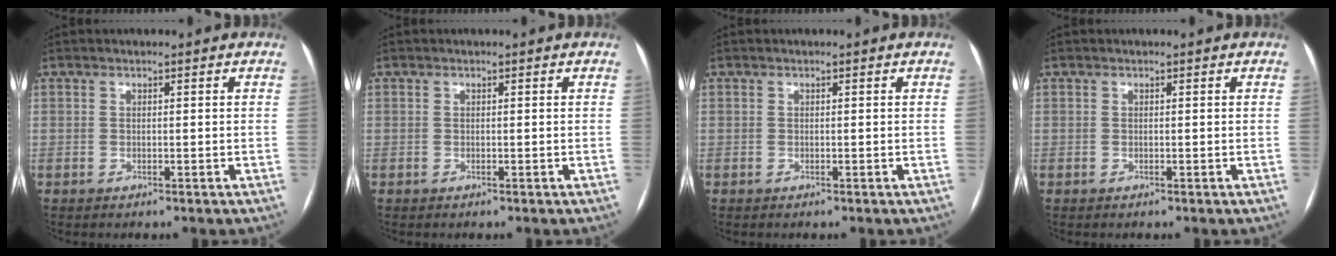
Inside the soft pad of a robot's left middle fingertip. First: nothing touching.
{"total": 0.0}
{"total": 0.0}
{"total": 0.0}